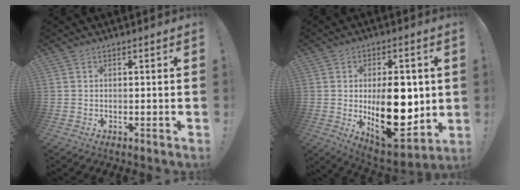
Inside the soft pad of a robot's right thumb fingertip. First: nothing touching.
{"total": 19.8, "force": [-0.5, 10.8, 16.6], "torque": [-0.233, -0.020, 0.006]}